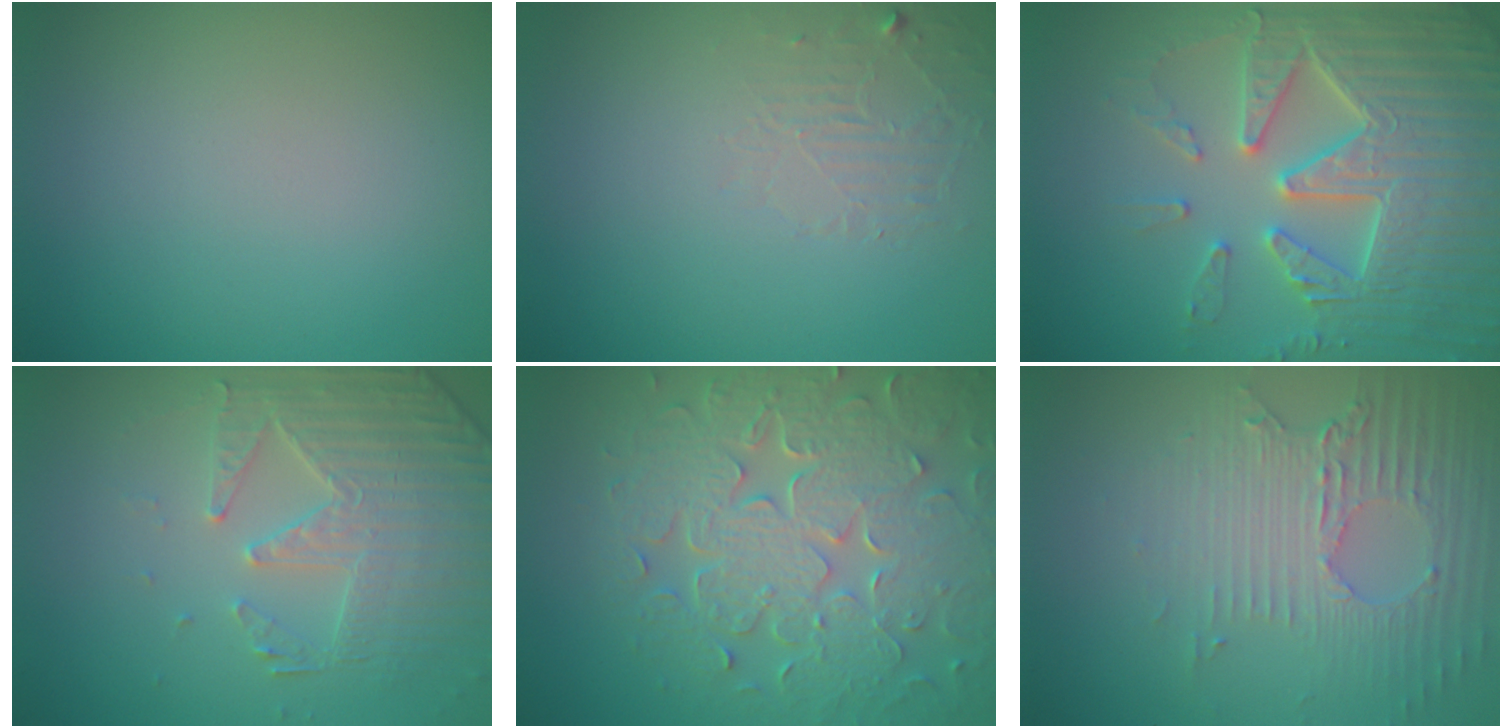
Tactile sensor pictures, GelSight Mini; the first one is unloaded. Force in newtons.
{"total": 1.4, "press": 0.1, "slide": 1.4}
{"total": 7.8, "press": 7.6, "slide": 1.5}
{"total": 4.9, "press": 3.9, "slide": 2.9}
{"total": 8.7, "press": 6.3, "slide": 6.0}
{"total": 5.2, "press": 3.4, "slide": 3.9}